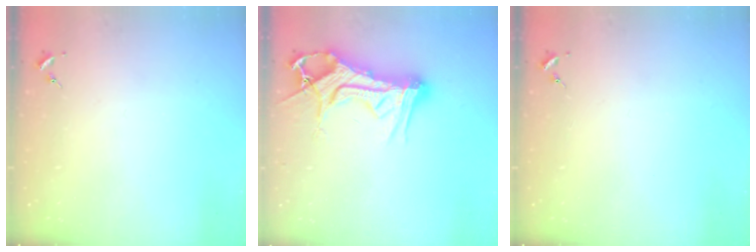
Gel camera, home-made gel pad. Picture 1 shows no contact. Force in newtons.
{"total": 16.8, "press": 16.8, "slide": 1.4}
{"total": 0.0}